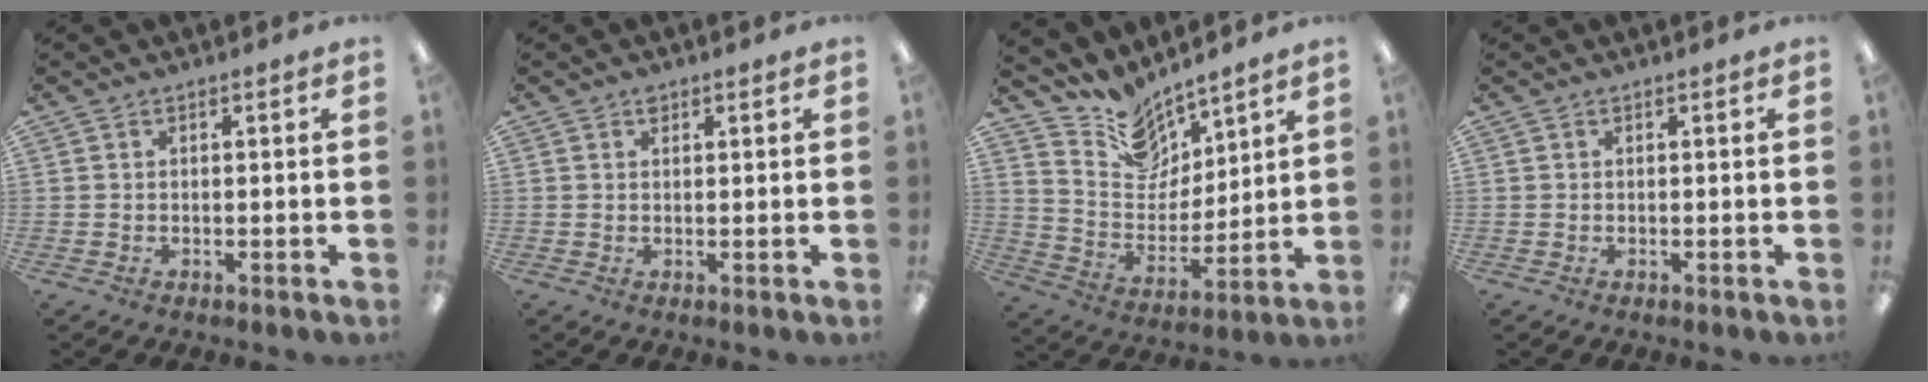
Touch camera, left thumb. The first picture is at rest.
{"total": 1.3, "force": [0.9, 0.7, 0.6], "torque": [-0.005, -0.003, 0.016]}
{"total": 11.3, "force": [9.8, 5.4, 1.9], "torque": [-0.057, -0.081, 0.188]}
{"total": 0.0}